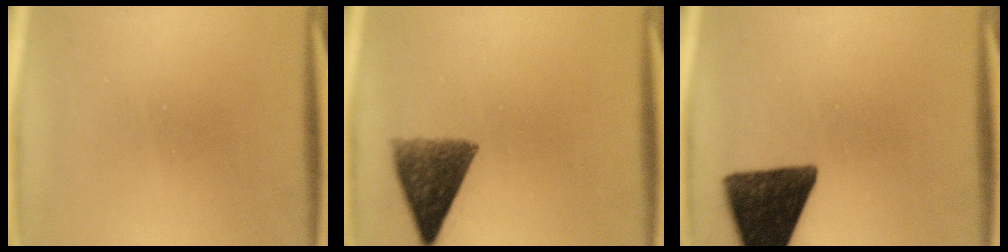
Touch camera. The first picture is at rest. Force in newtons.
{"total": 9.0}
{"total": 14.4}